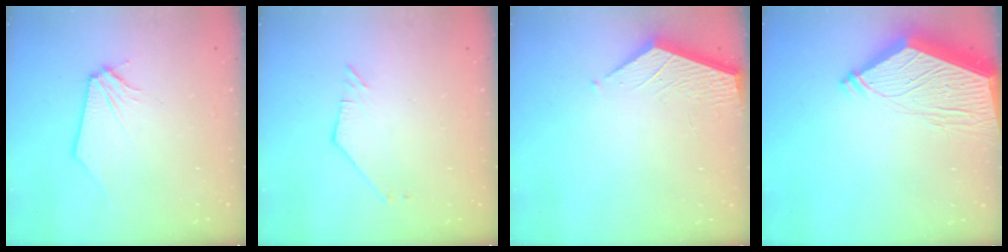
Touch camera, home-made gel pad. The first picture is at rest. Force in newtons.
{"total": 2.2, "press": 2.2, "slide": 0.4}
{"total": 1.9, "press": 1.9, "slide": 0.2}
{"total": 14.3, "press": 14.2, "slide": 1.8}